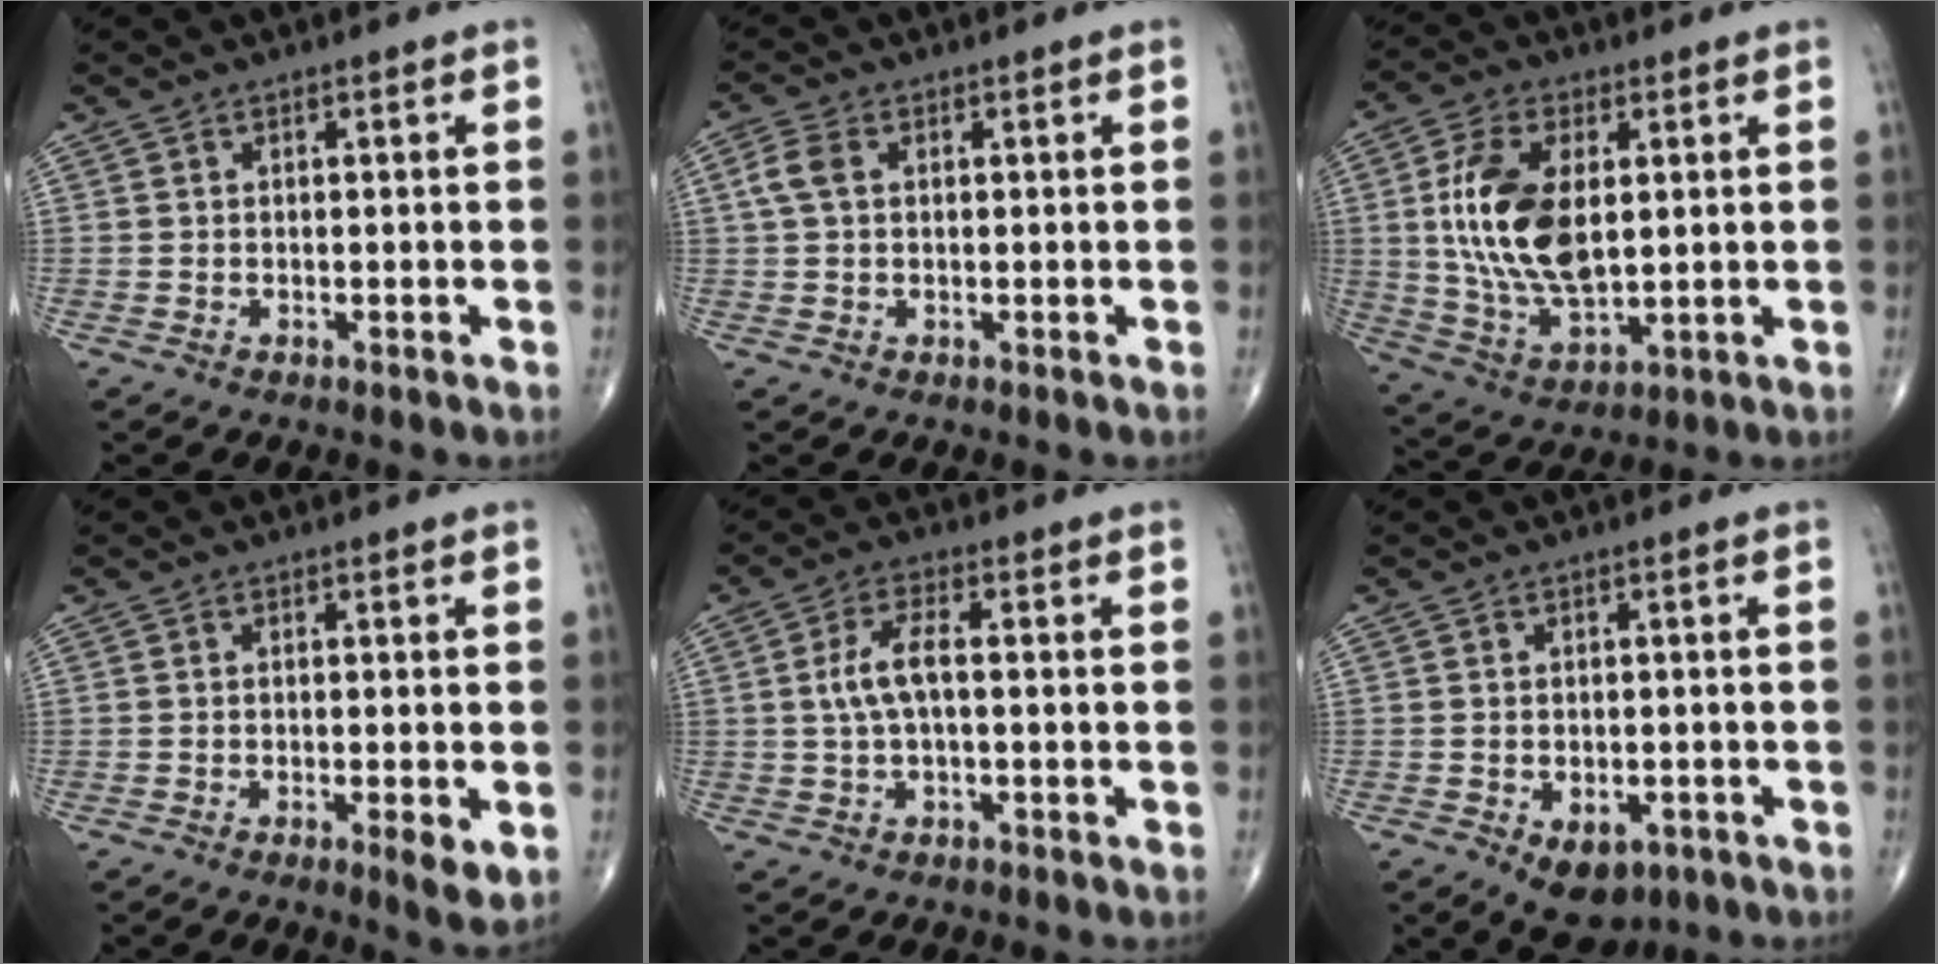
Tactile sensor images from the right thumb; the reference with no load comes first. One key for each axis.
{"total": 3.7, "fx": 0.8, "fy": 2.4, "fz": 2.7, "tx": -0.069, "ty": 0.010, "tz": 0.013}
{"total": 16.2, "fx": 2.3, "fy": 8.6, "fz": 13.5, "tx": -0.259, "ty": -0.011, "tz": 0.051}
{"total": 3.8, "fx": -1.0, "fy": 0.8, "fz": 3.6, "tx": -0.056, "ty": -0.011, "tz": -0.018}
{"total": 5.5, "fx": 0.1, "fy": 2.0, "fz": 5.1, "tx": -0.118, "ty": 0.016, "tz": 0.000}
{"total": 6.7, "fx": -3.1, "fy": 4.3, "fz": 4.1, "tx": -0.045, "ty": 0.010, "tz": -0.033}